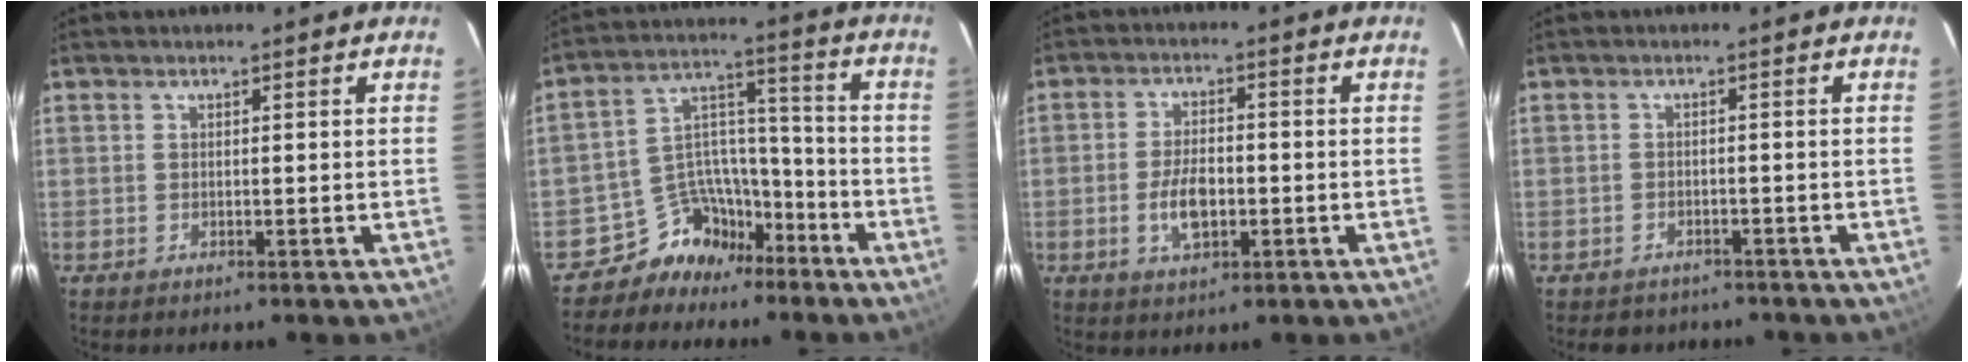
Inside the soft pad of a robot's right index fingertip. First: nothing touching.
{"total": 10.1, "force": [-7.7, 6.1, 2.2], "torque": [-0.037, 0.059, -0.131]}
{"total": 6.5, "force": [-1.8, 3.3, 5.2], "torque": [-0.106, 0.001, -0.027]}
{"total": 4.4, "force": [-3.7, 2.3, 0.7], "torque": [-0.016, 0.003, -0.048]}